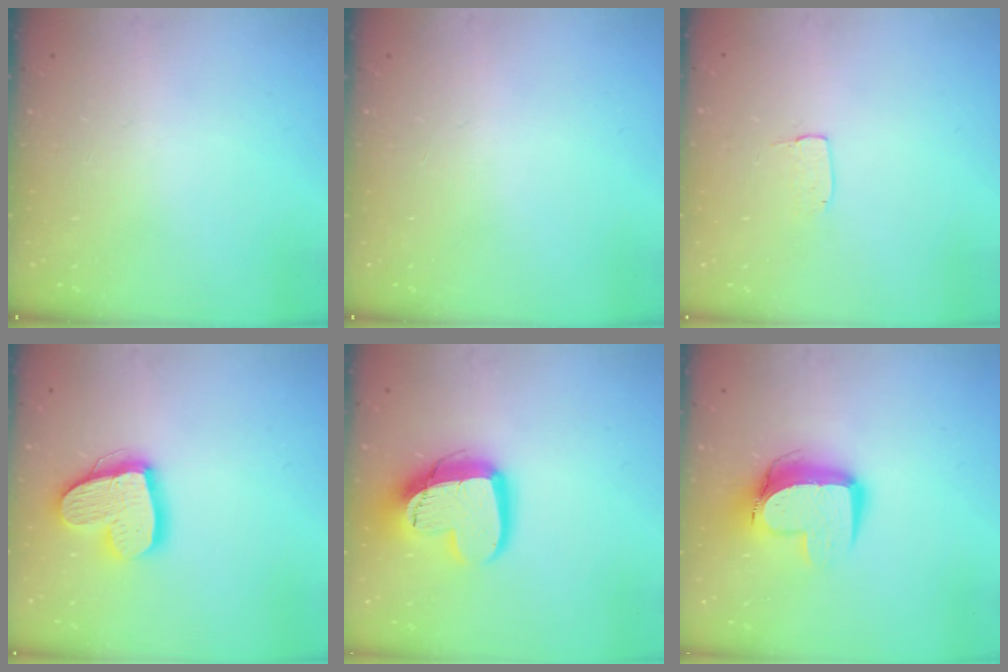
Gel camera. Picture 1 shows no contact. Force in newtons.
{"total": 0.0}
{"total": 2.9, "press": 2.9, "slide": 0.2}
{"total": 16.5, "press": 16.5, "slide": 1.6}
{"total": 15.3, "press": 15.2, "slide": 1.2}
{"total": 12.2, "press": 12.1, "slide": 1.2}